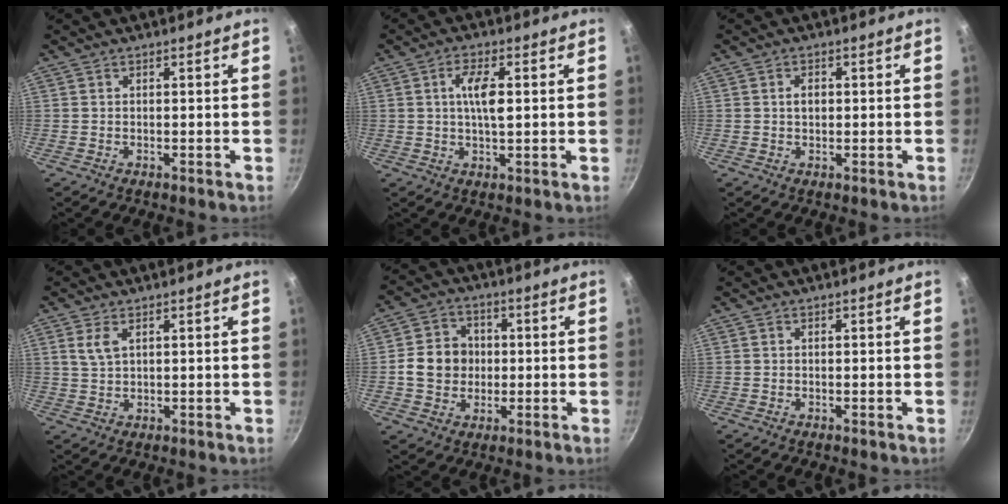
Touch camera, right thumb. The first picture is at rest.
{"total": 6.1, "force": [1.0, 2.1, 5.6], "torque": [-0.105, 0.005, 0.016]}
{"total": 2.2, "force": [0.2, 1.6, 1.6], "torque": [-0.017, 0.003, 0.004]}
{"total": 3.5, "force": [1.5, 1.7, 2.6], "torque": [-0.051, -0.006, 0.031]}
{"total": 9.0, "force": [-0.1, 7.9, 4.3], "torque": [-0.047, 0.015, -0.010]}
{"total": 0.0}